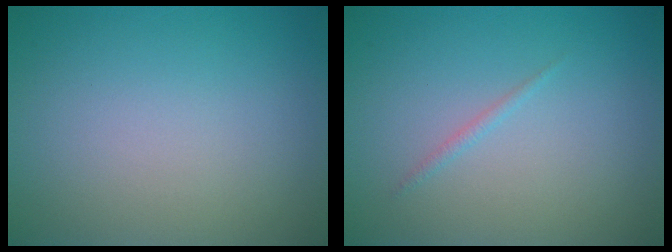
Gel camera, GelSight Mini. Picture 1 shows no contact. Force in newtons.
{"total": 0.6, "press": 0.6, "slide": 0.1}